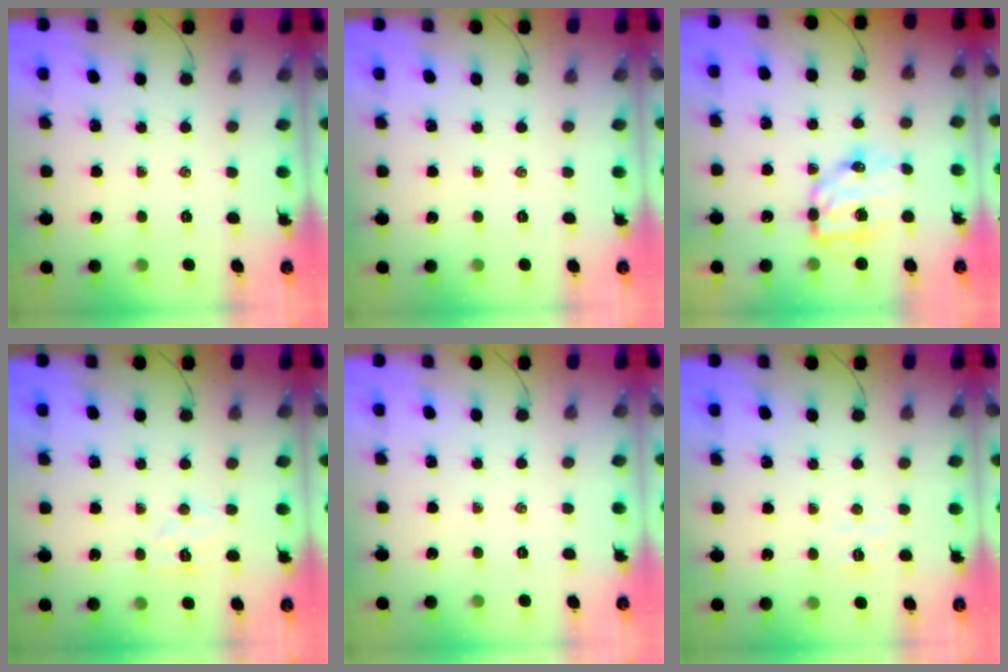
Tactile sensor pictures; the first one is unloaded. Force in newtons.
{"total": 0.0}
{"total": 9.0, "press": 8.9, "slide": 1.7}
{"total": 6.3, "press": 6.2, "slide": 1.0}
{"total": 0.0}
{"total": 2.7, "press": 2.5, "slide": 0.8}